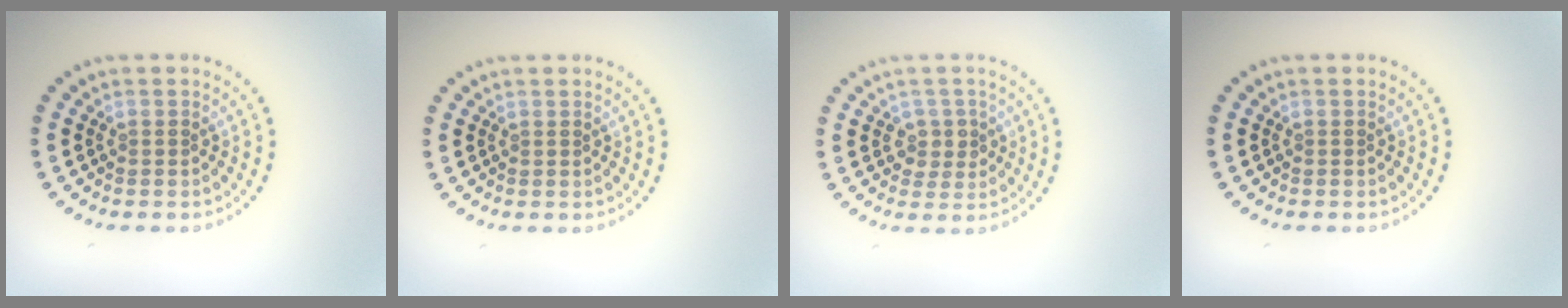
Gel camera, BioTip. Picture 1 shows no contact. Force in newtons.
{"total": 0.0}
{"total": 1.8, "press": 1.7, "slide": 0.5}
{"total": 0.0}